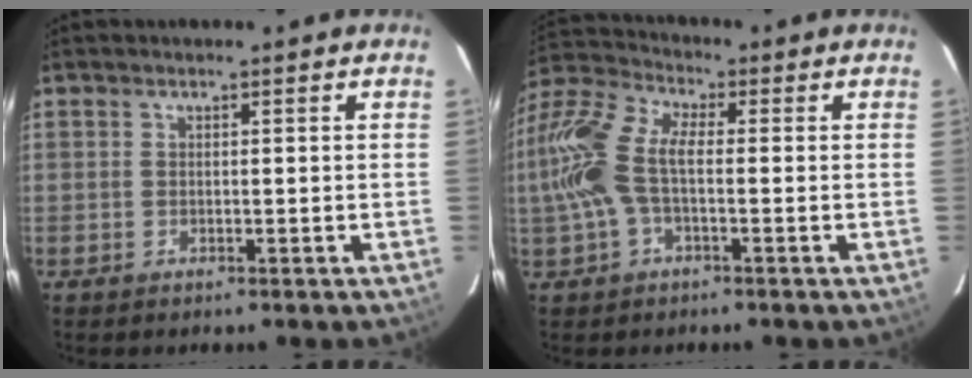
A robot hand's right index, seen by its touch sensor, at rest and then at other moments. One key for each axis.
{"total": 13.7, "fx": -1.0, "fy": 6.5, "fz": 12.0, "tx": -0.257, "ty": 0.016, "tz": -0.028}